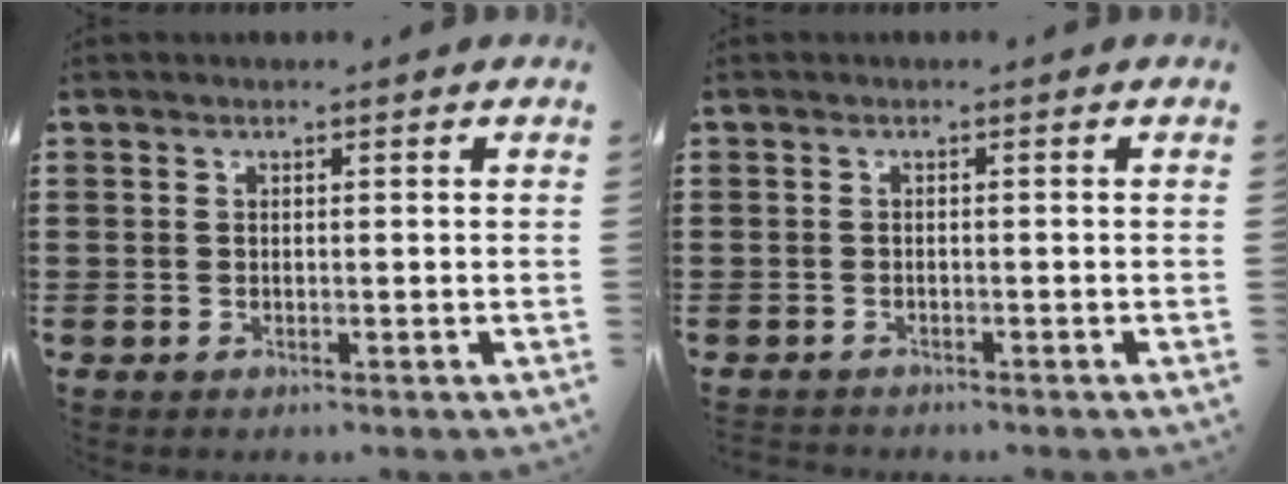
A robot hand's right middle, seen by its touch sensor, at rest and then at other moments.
{"total": 0.8, "force": [-0.8, 0.0, 0.0], "torque": [-0.002, -0.001, -0.017]}